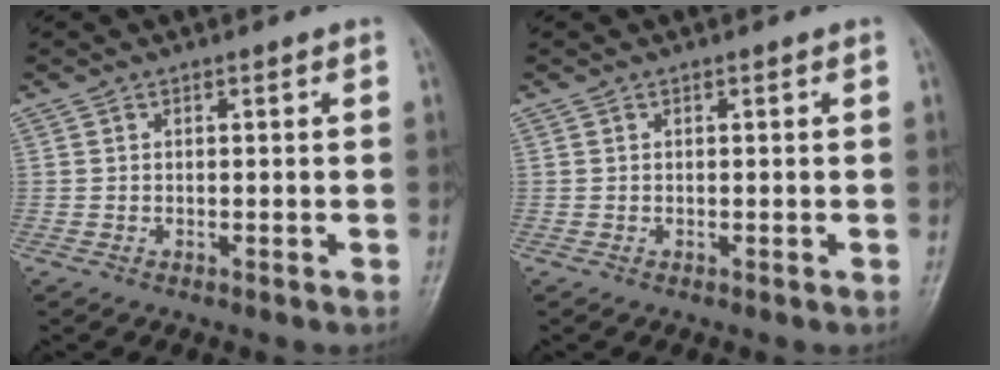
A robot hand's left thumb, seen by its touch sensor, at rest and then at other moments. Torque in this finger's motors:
{"motor_torque": [-0.03, -0.03, -0.01, 0.01, 0.00]}